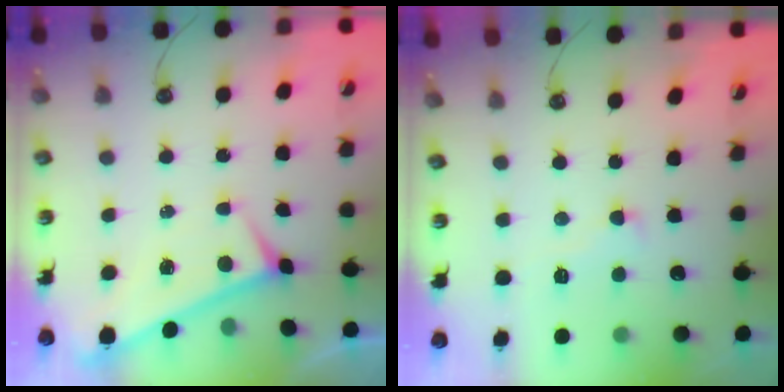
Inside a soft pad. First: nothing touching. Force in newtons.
{"total": 1.0, "press": 0.4, "slide": 0.9}